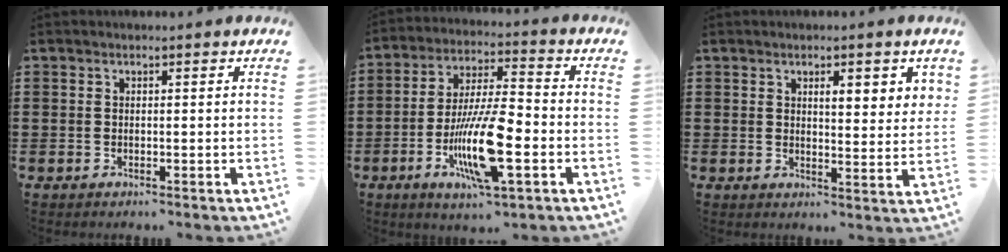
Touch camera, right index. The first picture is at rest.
{"total": 13.9, "force": [-4.5, 3.8, 12.6], "torque": [-0.254, -0.007, -0.083]}
{"total": 3.6, "force": [1.7, 1.2, 2.9], "torque": [-0.045, 0.001, 0.024]}